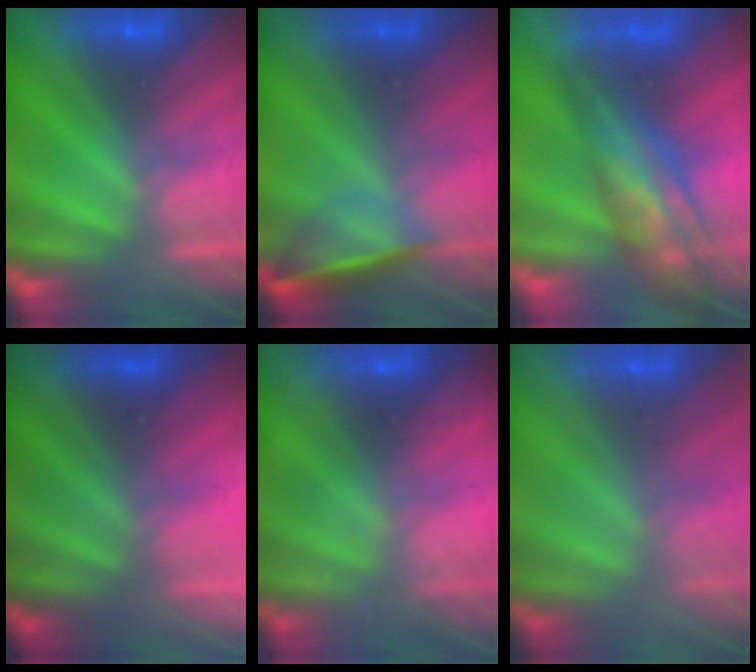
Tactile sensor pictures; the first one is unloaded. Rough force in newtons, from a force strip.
{"total": 3.7}
{"total": 5.6}
{"total": 2.7}
{"total": 1.4}
{"total": 2.2}